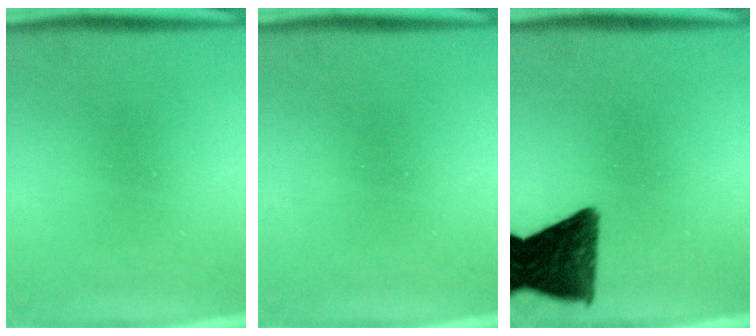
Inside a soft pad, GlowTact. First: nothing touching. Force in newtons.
{"total": 0.0}
{"total": 11.6}